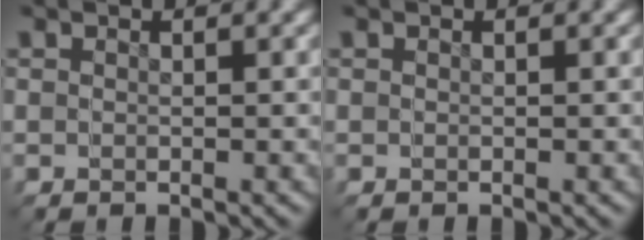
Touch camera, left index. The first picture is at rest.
{"total": 0.0}